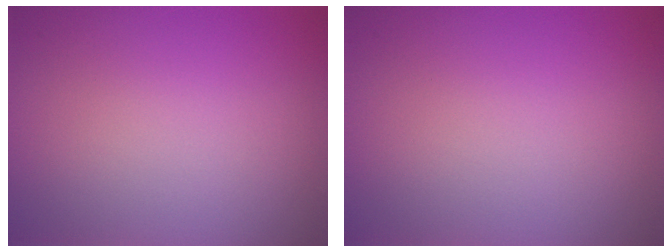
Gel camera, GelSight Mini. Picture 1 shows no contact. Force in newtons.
{"total": 0.0}